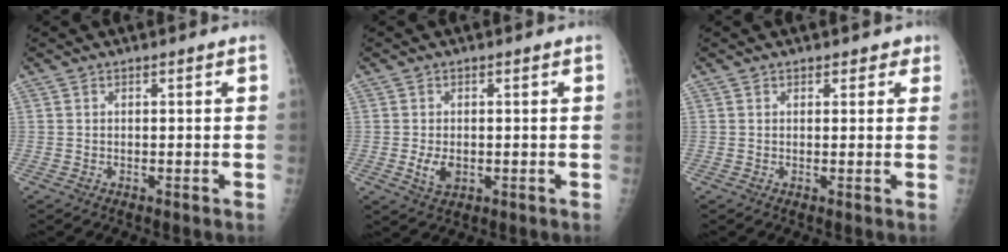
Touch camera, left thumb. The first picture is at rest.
{"total": 3.6, "force": [-0.6, 2.4, 2.7], "torque": [-0.047, -0.004, -0.004]}
{"total": 2.1, "force": [1.4, 1.4, 0.5], "torque": [0.021, -0.004, 0.012]}